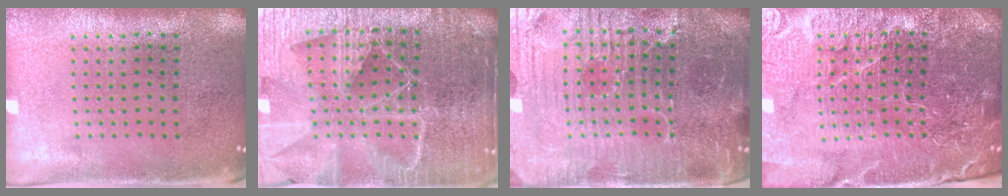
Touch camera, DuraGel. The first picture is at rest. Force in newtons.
{"total": 6.5, "press": 5.6, "slide": 3.4}
{"total": 6.6, "press": 6.0, "slide": 2.8}
{"total": 5.7, "press": 5.2, "slide": 2.4}